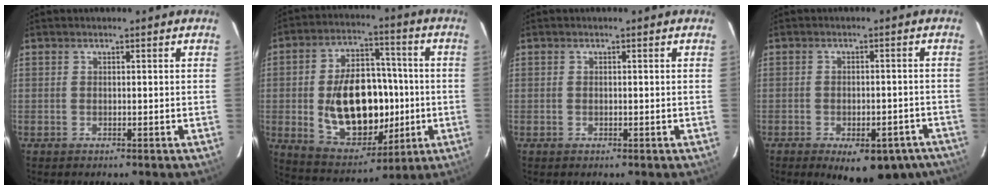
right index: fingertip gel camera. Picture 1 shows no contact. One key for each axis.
{"total": 19.6, "fx": -2.0, "fy": 12.1, "fz": 15.4, "tx": -0.282, "ty": 0.019, "tz": -0.007}
{"total": 0.0}
{"total": 14.7, "fx": -10.5, "fy": 6.6, "fz": 7.9, "tx": -0.118, "ty": 0.001, "tz": -0.119}